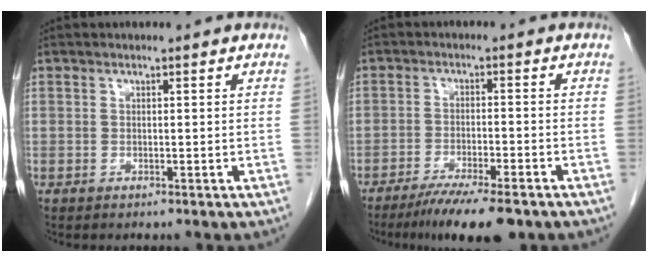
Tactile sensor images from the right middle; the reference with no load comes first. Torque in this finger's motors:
{"motor_torque": [1.16, -0.98, 0.36, 0.09]}